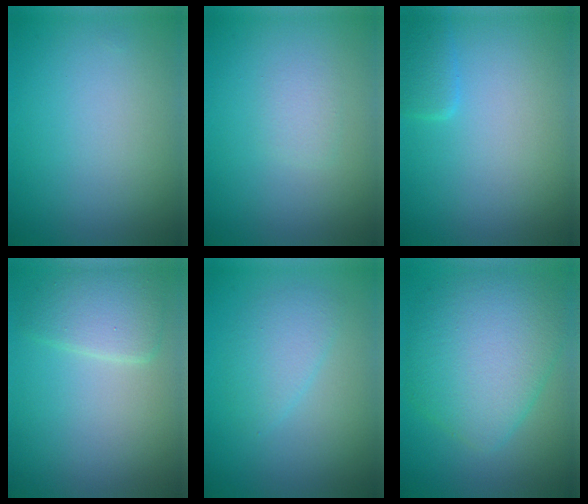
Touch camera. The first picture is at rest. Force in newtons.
{"total": 1.0, "press": 1.0, "slide": 0.0}
{"total": 1.4, "press": 1.4, "slide": 0.1}
{"total": 3.0, "press": 3.0, "slide": 0.0}
{"total": 2.3, "press": 2.3, "slide": 0.1}
{"total": 7.9, "press": 7.9, "slide": 0.3}